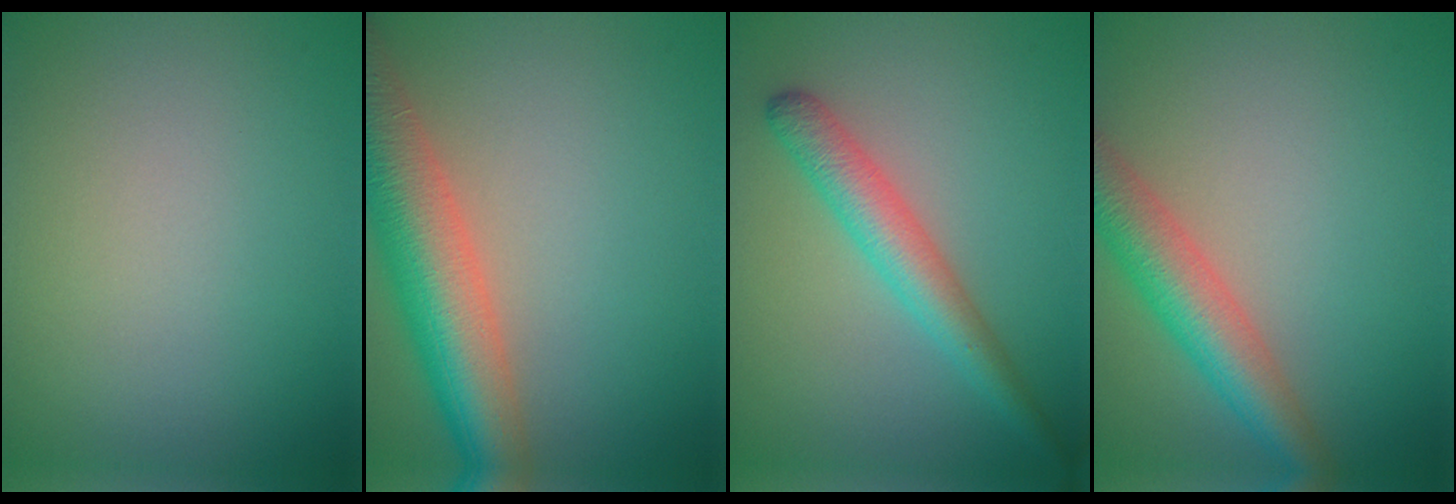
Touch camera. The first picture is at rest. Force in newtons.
{"total": 8.4, "press": 8.4, "slide": 0.5}
{"total": 3.9, "press": 3.9, "slide": 0.1}
{"total": 5.3, "press": 5.3, "slide": 0.2}